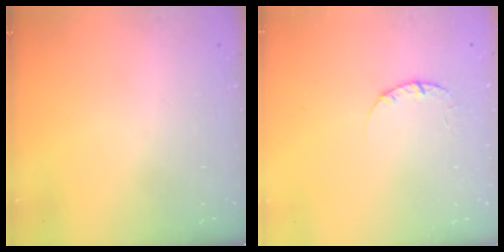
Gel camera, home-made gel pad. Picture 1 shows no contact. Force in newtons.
{"total": 2.4, "press": 2.3, "slide": 0.3}